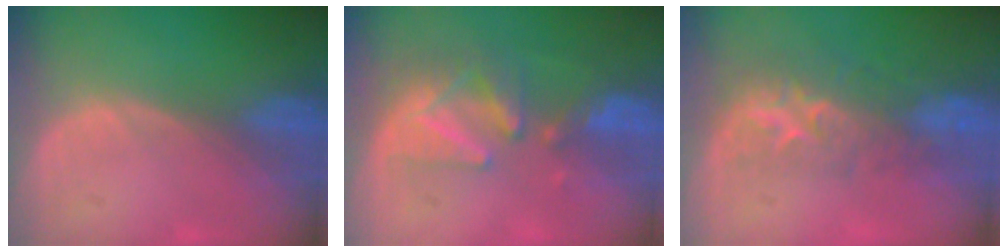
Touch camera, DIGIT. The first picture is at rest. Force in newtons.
{"total": 8.2, "press": 7.5, "slide": 3.3}
{"total": 8.2, "press": 7.4, "slide": 3.7}